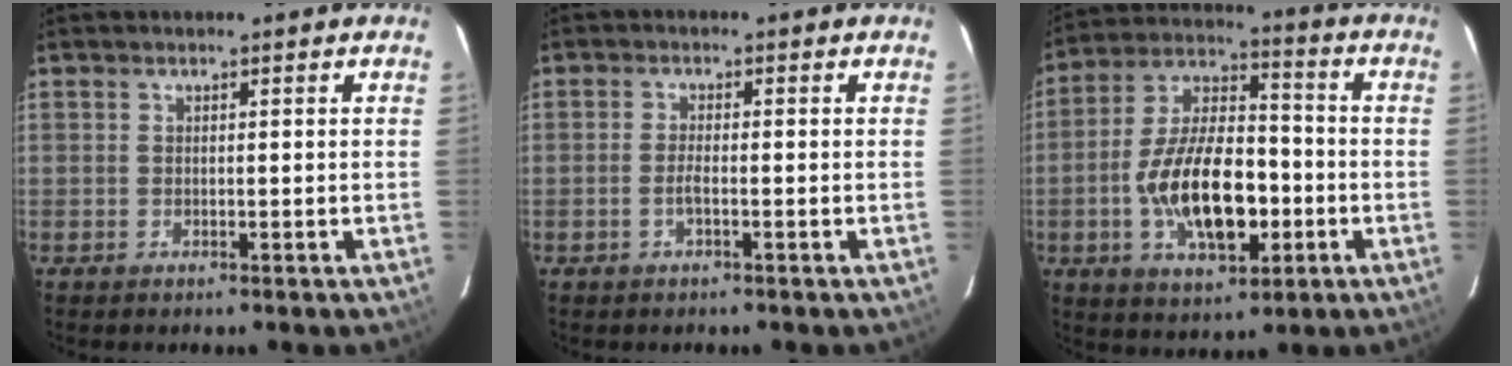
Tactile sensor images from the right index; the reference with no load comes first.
{"total": 4.3, "force": [-1.8, 1.0, 3.8], "torque": [-0.084, 0.002, -0.037]}
{"total": 17.6, "force": [-4.4, 8.4, 14.8], "torque": [-0.288, 0.009, -0.071]}